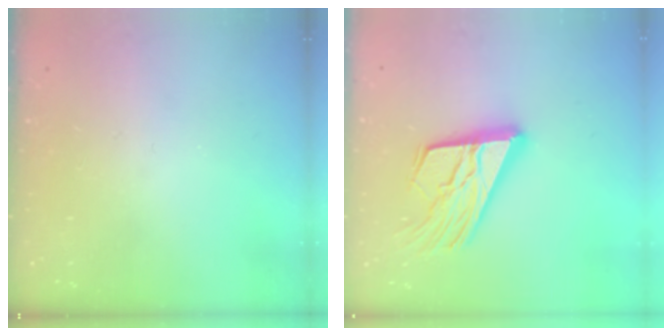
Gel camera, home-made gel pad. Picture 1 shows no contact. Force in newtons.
{"total": 19.1, "press": 19.0, "slide": 2.5}